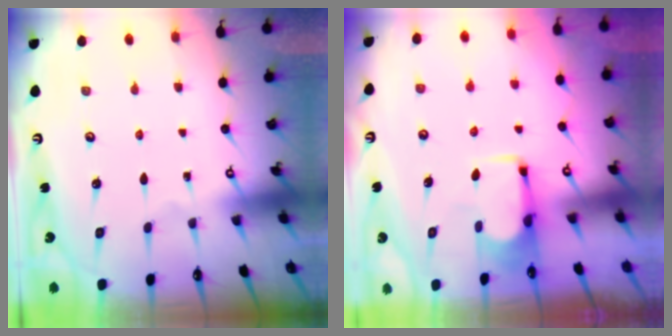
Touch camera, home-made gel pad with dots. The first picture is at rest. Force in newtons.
{"total": 1.8, "press": 1.6, "slide": 0.9}